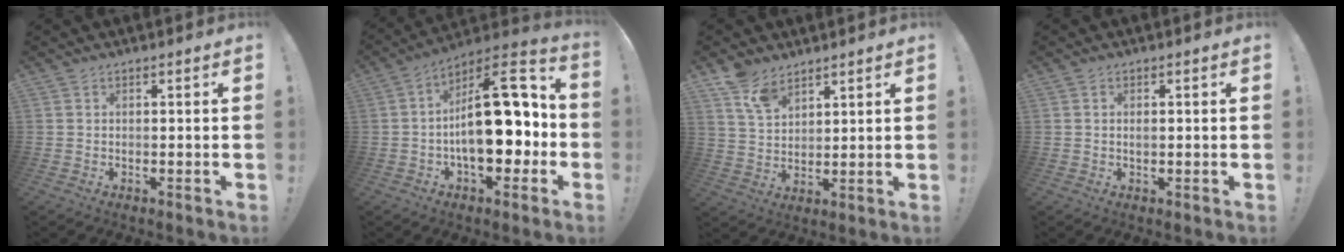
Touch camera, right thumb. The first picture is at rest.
{"total": 23.3, "force": [-1.3, 12.3, 19.8], "torque": [-0.283, 0.012, -0.014]}
{"total": 8.4, "force": [6.3, 4.2, 3.4], "torque": [-0.070, -0.030, 0.124]}
{"total": 0.8, "force": [-0.1, 0.5, 0.7], "torque": [-0.010, 0.001, -0.004]}